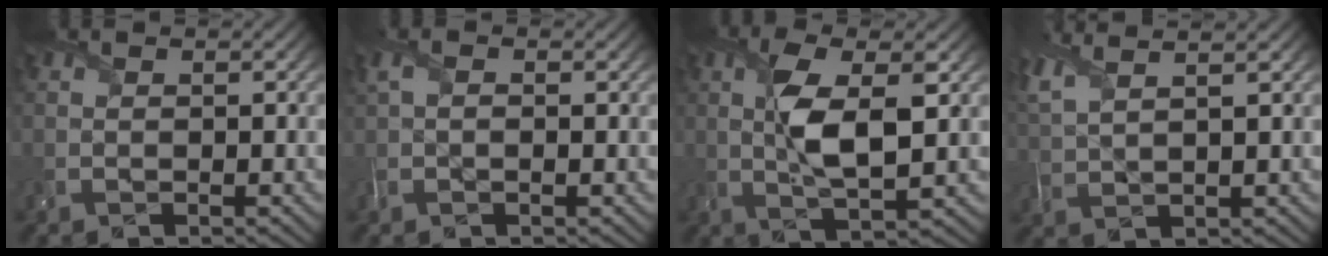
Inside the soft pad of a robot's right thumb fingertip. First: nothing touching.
{"total": 2.4, "force": [0.4, 1.2, 2.0], "torque": [-0.051, 0.004, 0.003]}
{"total": 7.3, "force": [1.1, 2.3, 6.8], "torque": [-0.138, -0.001, 0.020]}
{"total": 6.5, "force": [4.5, 1.8, 4.3], "torque": [-0.102, 0.023, 0.083]}